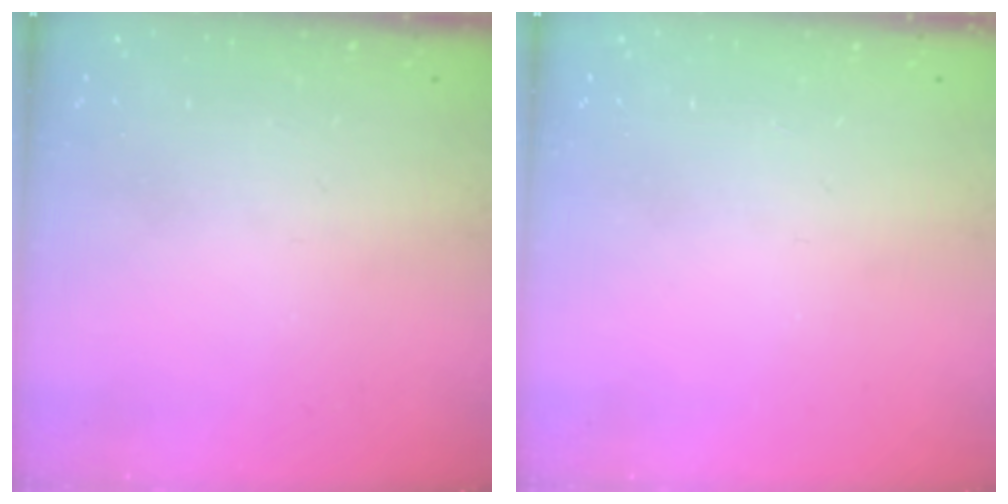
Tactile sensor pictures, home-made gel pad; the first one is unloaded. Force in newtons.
{"total": 0.0}